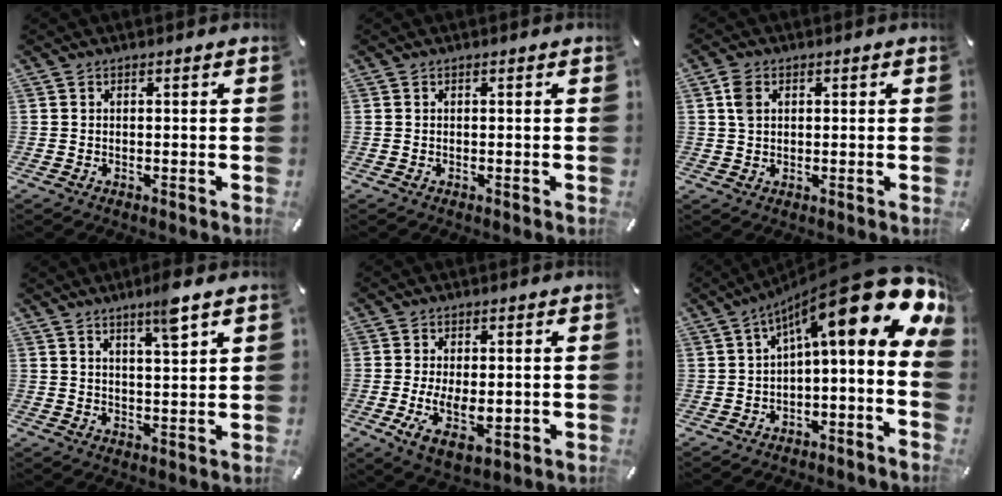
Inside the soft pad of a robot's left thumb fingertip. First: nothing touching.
{"total": 0.0}
{"total": 3.8, "force": [1.3, 2.7, 2.4], "torque": [-0.052, 0.009, 0.024]}
{"total": 5.9, "force": [4.3, 0.5, 4.1], "torque": [-0.067, -0.025, 0.068]}
{"total": 8.6, "force": [-1.3, 4.7, 7.1], "torque": [-0.132, -0.012, -0.020]}
{"total": 21.0, "force": [9.8, 5.2, 17.8], "torque": [-0.260, -0.074, 0.165]}